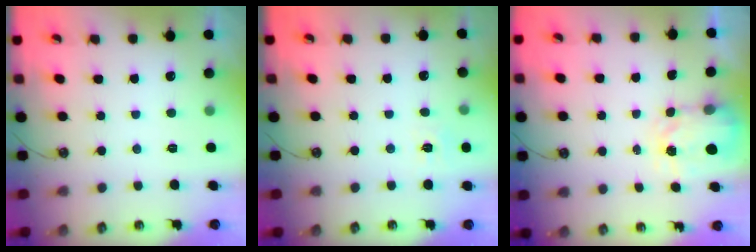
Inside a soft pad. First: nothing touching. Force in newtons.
{"total": 5.7, "press": 5.7, "slide": 0.7}
{"total": 3.8, "press": 3.7, "slide": 0.5}